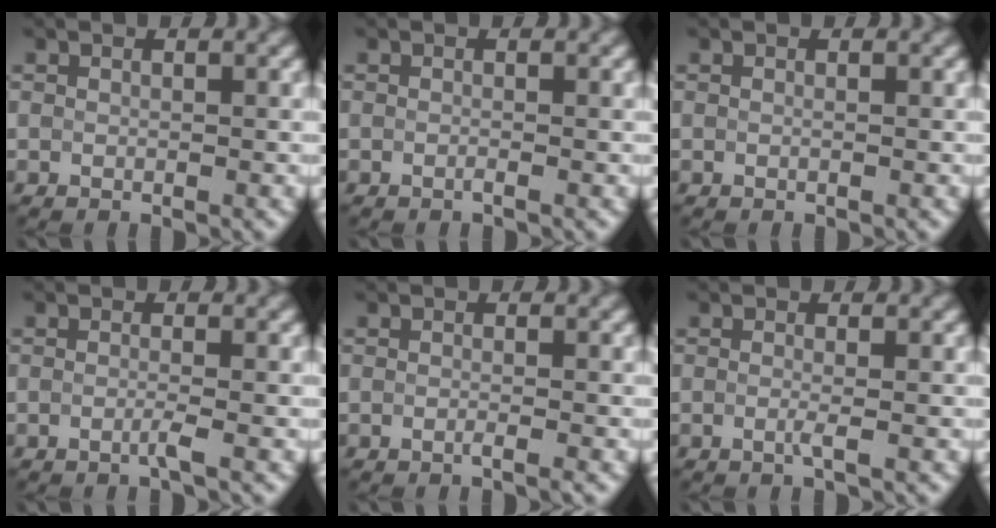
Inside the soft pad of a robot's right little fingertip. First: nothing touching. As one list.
[{"total": 0.7, "force": [-0.7, -0.2, -0.1], "torque": [0.001, -0.008, -0.012]}, {"total": 0.0}, {"total": 1.0, "force": [-1.0, -0.3, 0.2], "torque": [-0.007, -0.004, -0.019]}, {"total": 0.9, "force": [-0.9, -0.1, 0.2], "torque": [0.000, -0.007, -0.016]}, {"total": 0.8, "force": [-0.7, -0.1, 0.4], "torque": [-0.009, -0.006, -0.013]}]